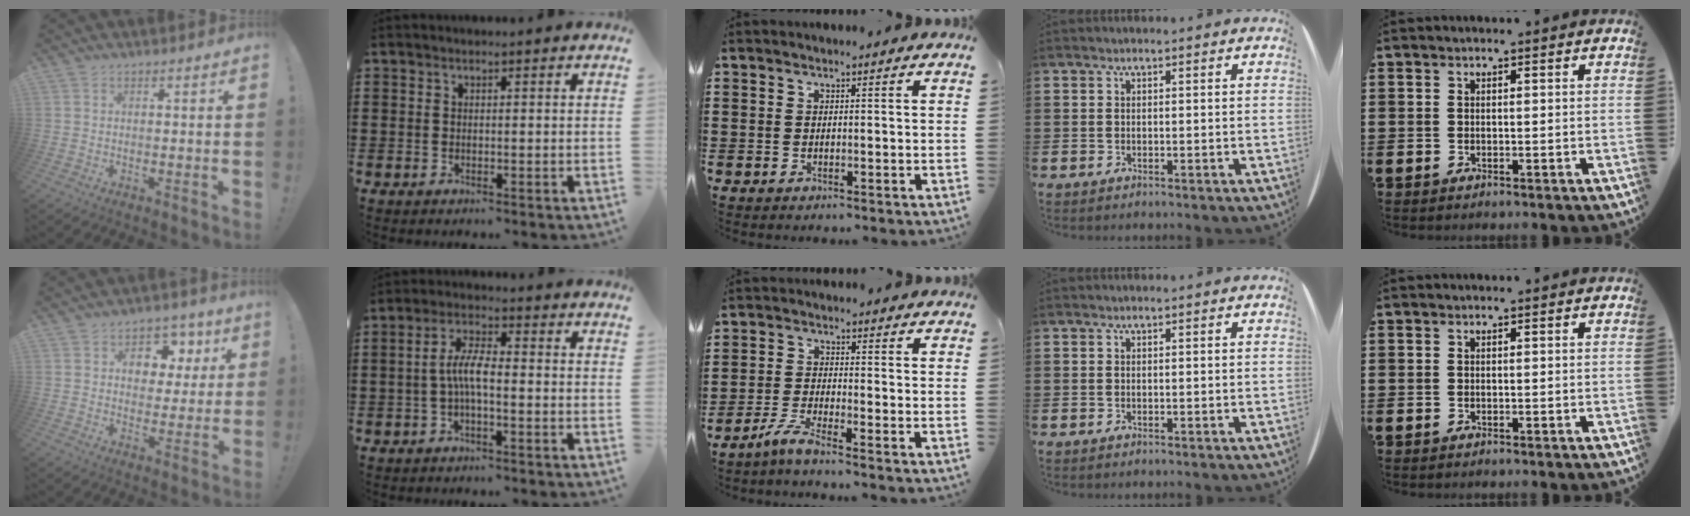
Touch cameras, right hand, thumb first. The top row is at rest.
{"thumb": {"total": 8.7, "force": [3.2, 7.2, 3.6], "torque": [-0.037, -0.017, 0.062]}, "index": {"total": 5.5, "force": [-1.1, 1.5, 5.2], "torque": [-0.112, -0.001, -0.026]}, "middle": {"total": 3.6, "force": [-3.0, 0.0, 2.1], "torque": [-0.057, -0.007, -0.062]}}